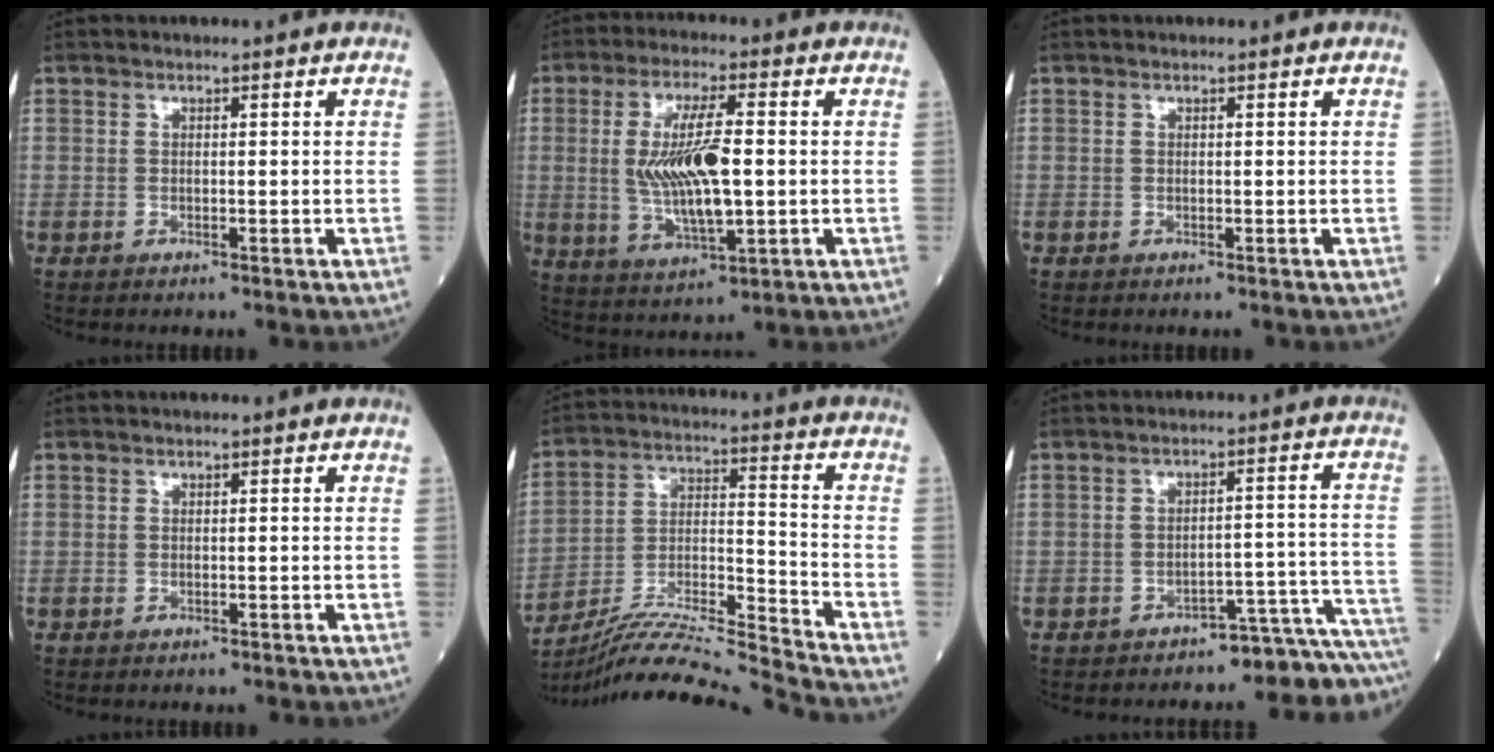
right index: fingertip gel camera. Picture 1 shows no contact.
{"total": 11.1, "force": [0.1, 2.4, 10.9], "torque": [-0.217, -0.003, 0.006]}
{"total": 0.0}
{"total": 0.0}
{"total": 16.6, "force": [-15.9, -2.6, 4.3], "torque": [-0.077, 0.010, -0.282]}
{"total": 11.2, "force": [-11.0, 0.8, 1.8], "torque": [0.012, 0.052, -0.134]}